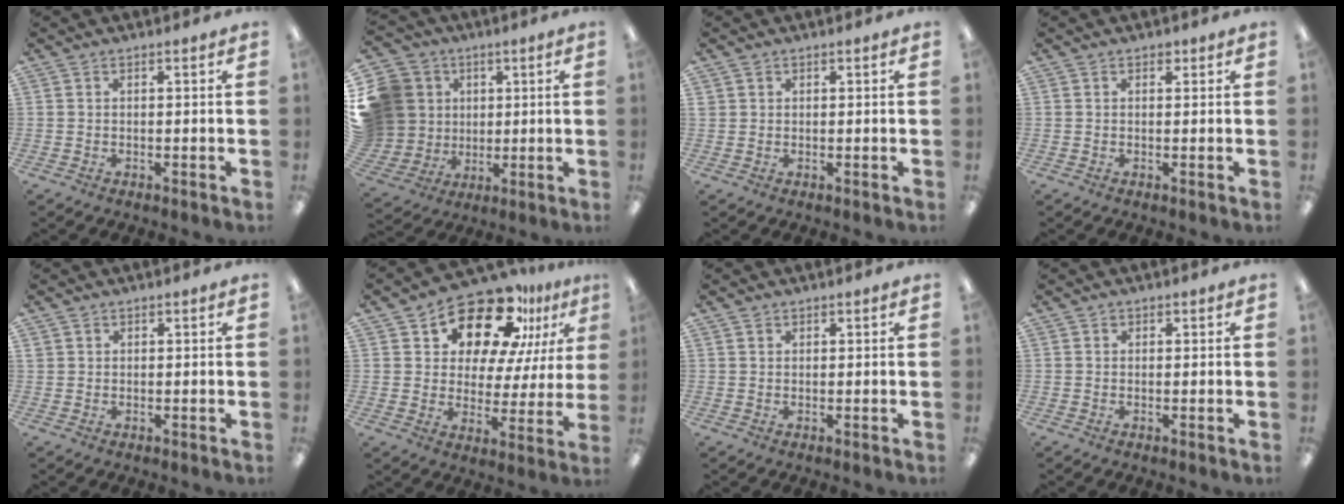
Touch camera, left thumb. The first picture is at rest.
{"total": 18.8, "force": [4.3, 16.7, 7.5], "torque": [-0.179, -0.011, 0.105]}
{"total": 1.3, "force": [0.5, 1.1, 0.1], "torque": [-0.004, 0.004, 0.009]}
{"total": 1.1, "force": [0.7, 0.8, 0.4], "torque": [0.001, -0.001, 0.010]}
{"total": 1.2, "force": [0.6, 1.1, 0.1], "torque": [-0.004, 0.004, 0.010]}
{"total": 17.4, "force": [13.3, 7.9, 8.0], "torque": [-0.147, -0.091, 0.231]}
{"total": 1.0, "force": [0.6, 0.7, 0.1], "torque": [-0.003, 0.003, 0.011]}
{"total": 0.6, "force": [0.2, 0.6, 0.1], "torque": [-0.001, 0.004, 0.003]}